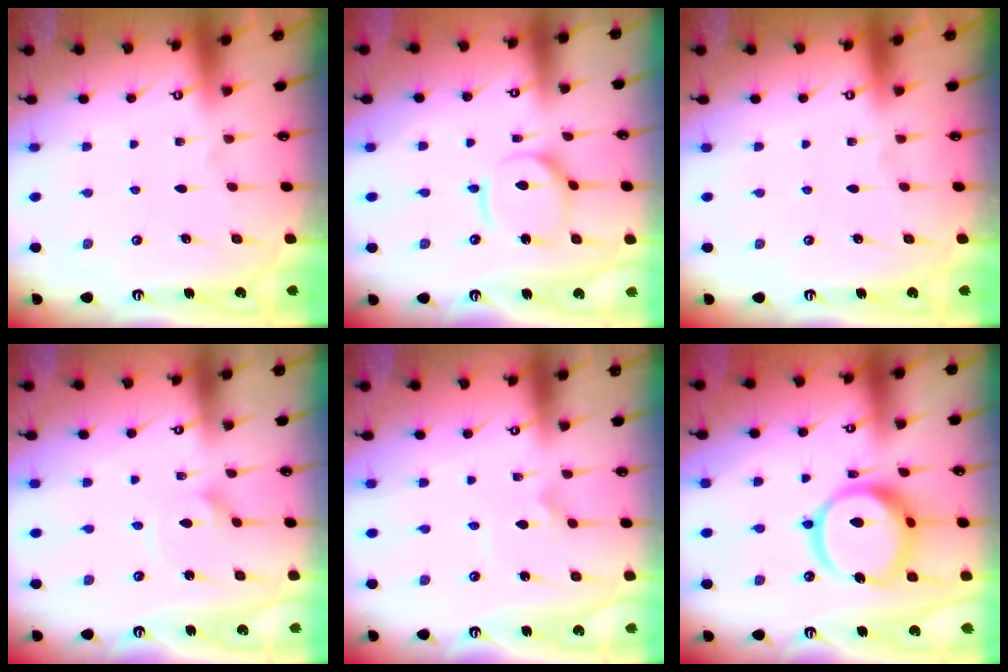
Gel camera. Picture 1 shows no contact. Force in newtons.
{"total": 9.3, "press": 9.3, "slide": 1.0}
{"total": 0.0}
{"total": 1.6, "press": 1.6, "slide": 0.3}
{"total": 2.3, "press": 2.3, "slide": 0.0}
{"total": 17.4, "press": 17.3, "slide": 2.0}